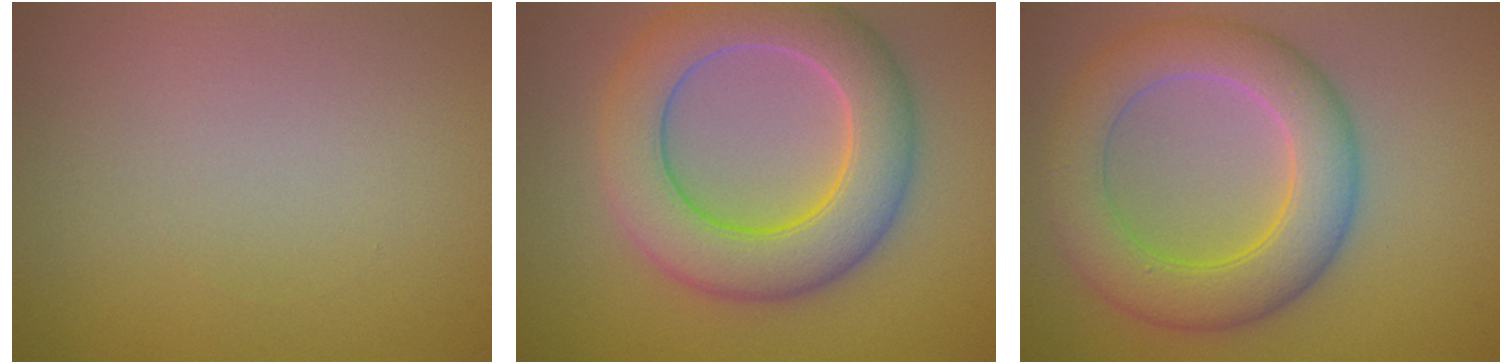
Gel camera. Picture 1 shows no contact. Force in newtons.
{"total": 8.7, "press": 8.6, "slide": 0.4}
{"total": 7.4, "press": 7.4, "slide": 0.1}